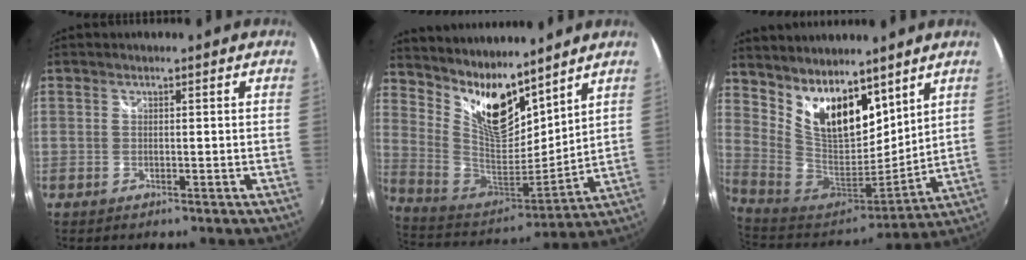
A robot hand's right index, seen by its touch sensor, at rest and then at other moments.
{"total": 15.0, "force": [10.9, 5.2, 8.8], "torque": [-0.166, -0.021, 0.215]}
{"total": 16.4, "force": [9.7, 8.2, 10.5], "torque": [-0.204, 0.000, 0.188]}